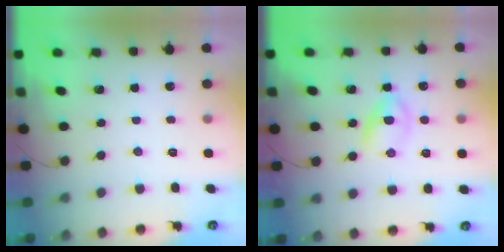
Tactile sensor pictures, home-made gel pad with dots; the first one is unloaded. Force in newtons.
{"total": 3.0, "press": 2.7, "slide": 1.4}